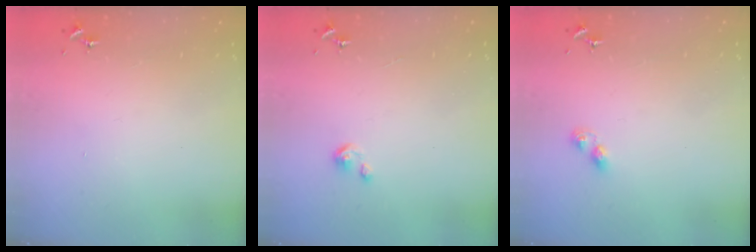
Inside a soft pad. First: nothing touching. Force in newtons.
{"total": 3.1, "press": 3.1, "slide": 0.3}
{"total": 3.4, "press": 3.4, "slide": 0.5}